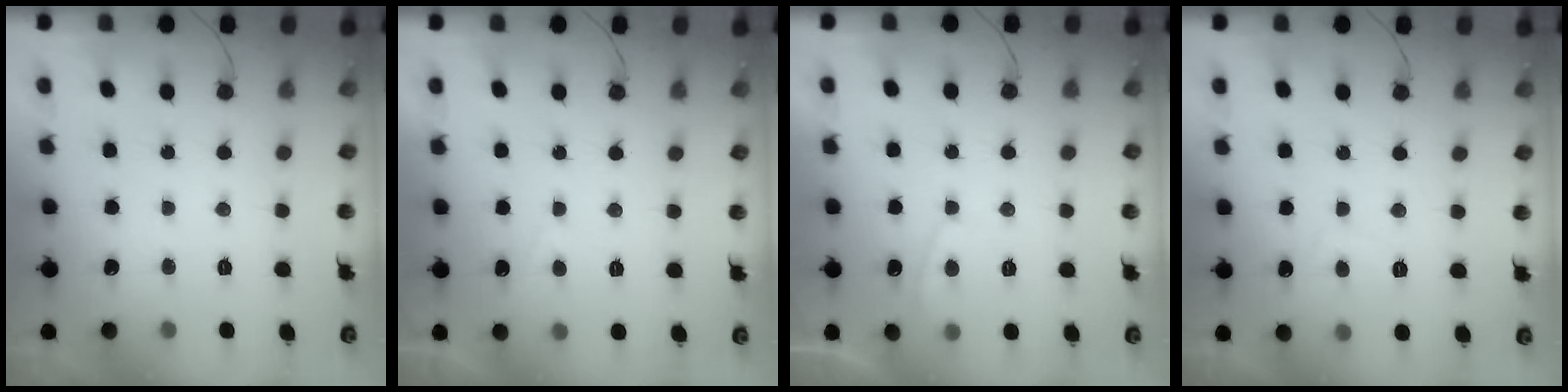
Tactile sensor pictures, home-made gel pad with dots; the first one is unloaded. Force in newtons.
{"total": 2.1, "press": 2.0, "slide": 0.7}
{"total": 2.3, "press": 2.2, "slide": 0.7}
{"total": 2.3, "press": 2.1, "slide": 0.7}